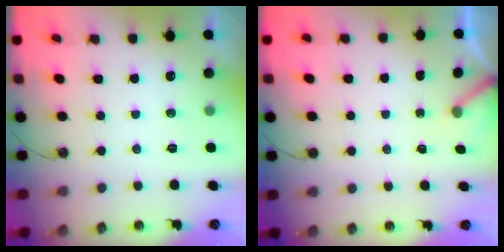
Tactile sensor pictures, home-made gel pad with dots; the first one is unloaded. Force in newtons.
{"total": 3.1, "press": 3.1, "slide": 0.2}